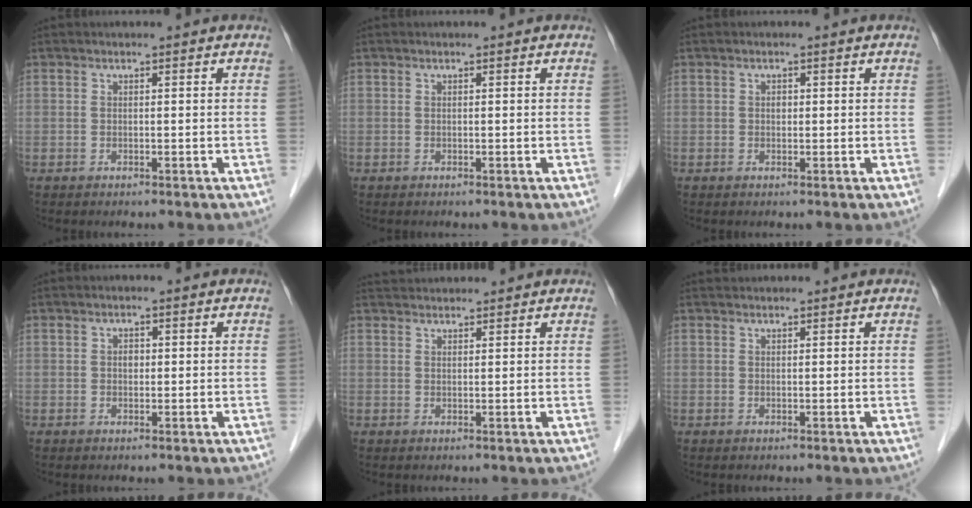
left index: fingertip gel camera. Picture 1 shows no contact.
{"total": 0.0}
{"total": 0.5, "force": [0.1, 0.4, 0.3], "torque": [-0.005, 0.002, 0.001]}
{"total": 1.0, "force": [0.1, 0.7, 0.6], "torque": [-0.010, 0.003, 0.000]}
{"total": 3.6, "force": [3.6, 0.4, 0.5], "torque": [-0.010, 0.035, 0.062]}
{"total": 1.5, "force": [1.5, 0.2, 0.2], "torque": [-0.006, 0.024, 0.028]}